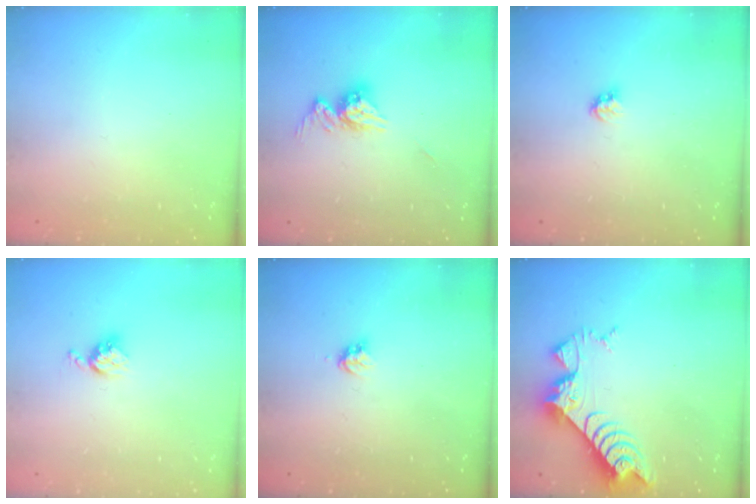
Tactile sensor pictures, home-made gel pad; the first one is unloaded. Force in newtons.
{"total": 9.4, "press": 9.4, "slide": 0.8}
{"total": 2.8, "press": 2.8, "slide": 0.5}
{"total": 4.2, "press": 4.2, "slide": 0.5}
{"total": 3.2, "press": 3.1, "slide": 0.5}
{"total": 8.5, "press": 8.5, "slide": 0.8}